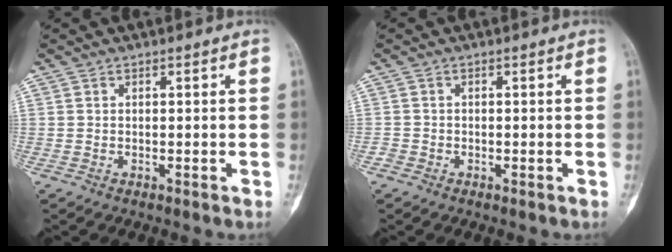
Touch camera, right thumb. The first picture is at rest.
{"total": 0.9, "force": [-0.6, 0.6, -0.1], "torque": [0.007, 0.004, -0.018]}